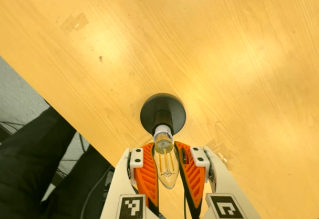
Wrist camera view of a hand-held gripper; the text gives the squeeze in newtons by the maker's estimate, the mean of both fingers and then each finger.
{"total": 25.7, "left": 26.0, "right": 25.4}